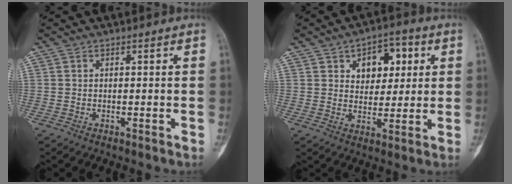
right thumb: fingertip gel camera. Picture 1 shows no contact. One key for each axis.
{"total": 9.4, "fx": 3.3, "fy": 6.2, "fz": 6.3, "tx": -0.046, "ty": -0.007, "tz": 0.046}